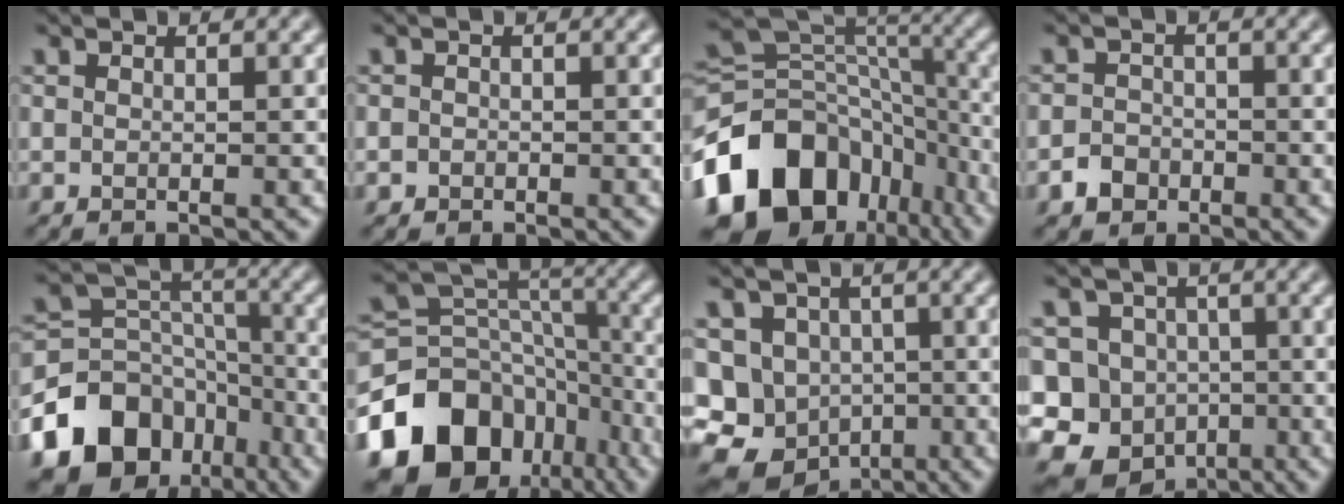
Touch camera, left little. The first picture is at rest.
{"total": 0.7, "force": [-0.4, 0.6, 0.0], "torque": [0.006, -0.003, -0.009]}
{"total": 13.8, "force": [-7.0, 9.9, 6.5], "torque": [-0.143, 0.008, -0.124]}
{"total": 2.1, "force": [-1.3, 1.6, 0.5], "torque": [-0.002, 0.005, -0.026]}
{"total": 12.9, "force": [-7.7, 9.3, 4.7], "torque": [-0.107, 0.009, -0.132]}
{"total": 13.4, "force": [-7.8, 9.2, 6.0], "torque": [-0.135, 0.008, -0.134]}
{"total": 14.8, "force": [-5.6, 12.5, 5.4], "torque": [-0.118, -0.034, -0.103]}
{"total": 15.0, "force": [-5.8, 13.0, 4.5], "torque": [-0.114, -0.011, -0.109]}